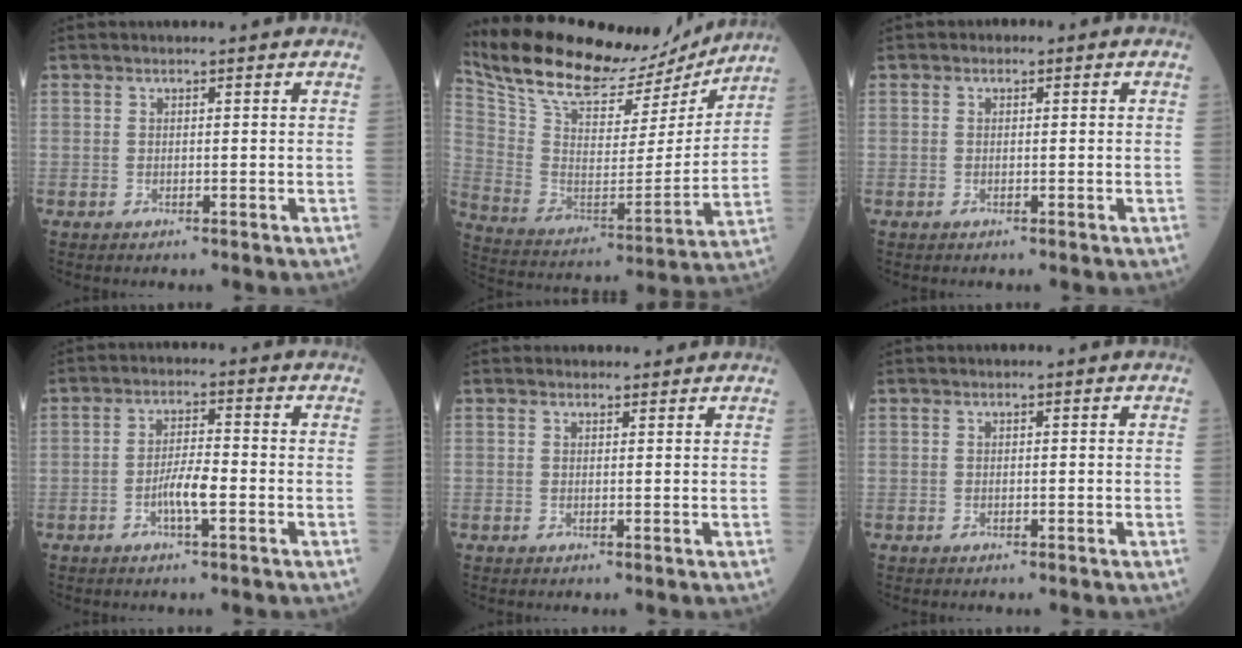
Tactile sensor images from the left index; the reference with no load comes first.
{"total": 23.3, "force": [21.2, 6.3, 7.1], "torque": [-0.143, -0.010, 0.329]}
{"total": 0.6, "force": [-0.1, 0.5, 0.3], "torque": [-0.002, 0.000, -0.007]}
{"total": 4.3, "force": [-1.9, 0.5, 3.9], "torque": [-0.074, -0.003, -0.039]}
{"total": 1.6, "force": [1.5, 0.6, -0.1], "torque": [-0.002, 0.006, 0.017]}
{"total": 0.0}